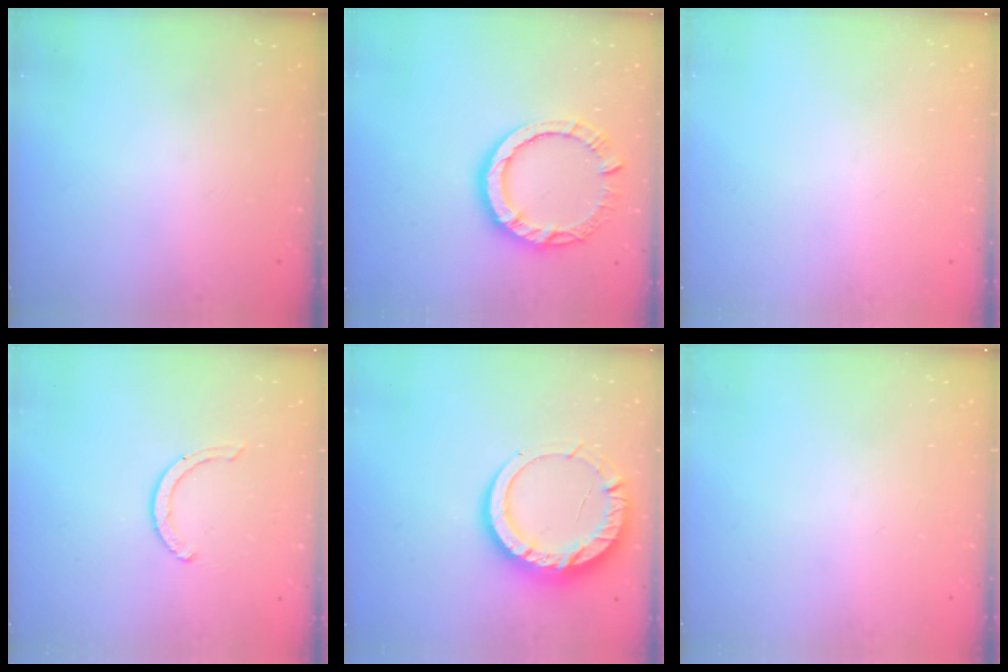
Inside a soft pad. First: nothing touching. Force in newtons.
{"total": 11.7, "press": 11.6, "slide": 1.4}
{"total": 0.0}
{"total": 2.9, "press": 2.9, "slide": 0.4}
{"total": 13.6, "press": 13.6, "slide": 1.2}
{"total": 0.0}